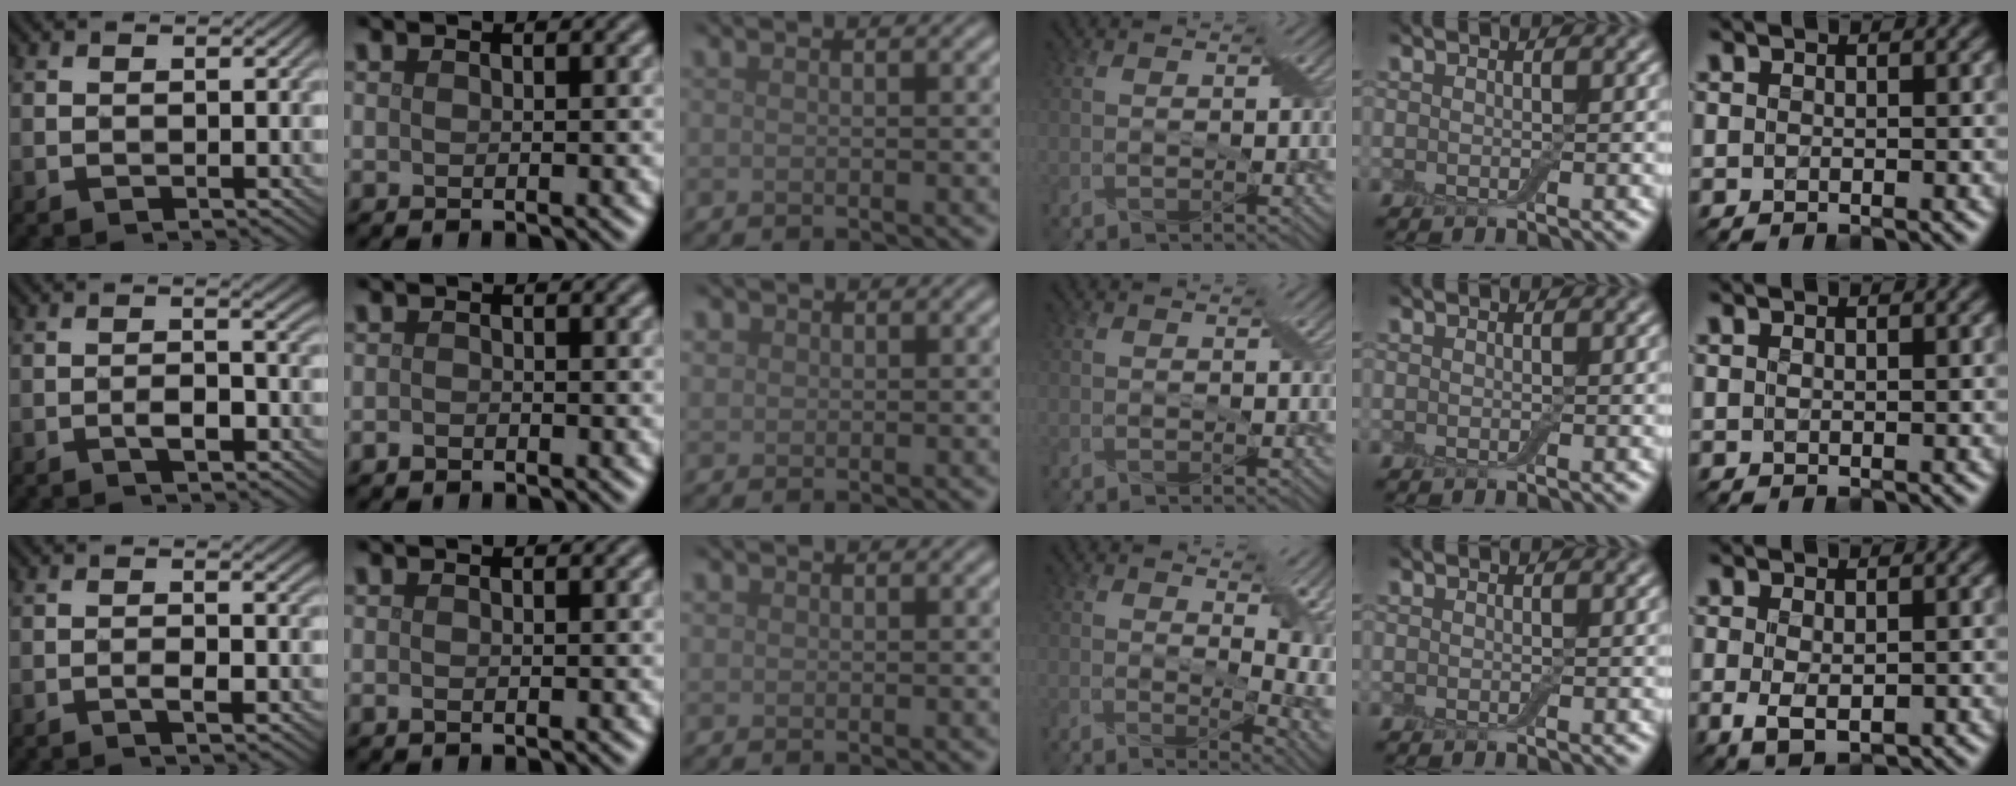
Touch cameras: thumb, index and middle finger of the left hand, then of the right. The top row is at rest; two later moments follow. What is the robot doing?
{"motion": "peel", "object": "adhesive wrap"}